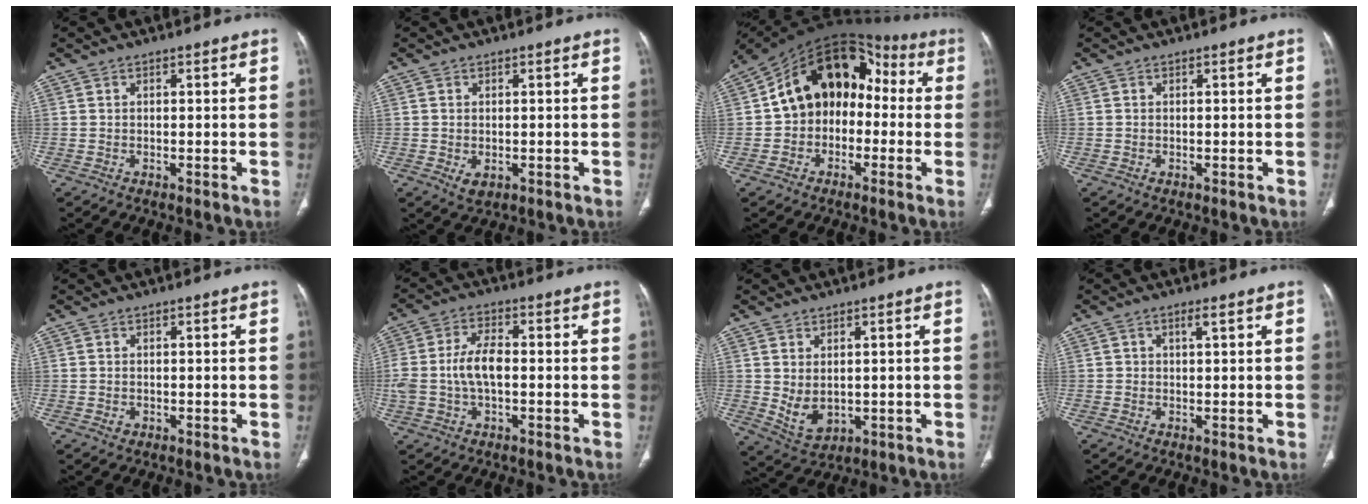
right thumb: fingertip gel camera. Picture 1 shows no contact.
{"total": 2.6, "force": [-0.5, 1.8, 1.8], "torque": [-0.030, -0.004, -0.002]}
{"total": 17.0, "force": [0.0, 12.5, 11.5], "torque": [-0.139, 0.056, -0.017]}
{"total": 0.0}
{"total": 1.1, "force": [-0.3, 1.0, 0.5], "torque": [-0.010, 0.003, -0.002]}
{"total": 7.5, "force": [-0.7, 3.9, 6.4], "torque": [-0.141, 0.020, -0.014]}
{"total": 6.2, "force": [0.2, 4.3, 4.5], "torque": [-0.074, -0.011, 0.026]}
{"total": 1.5, "force": [0.6, 0.6, 1.3], "torque": [-0.024, 0.003, 0.011]}